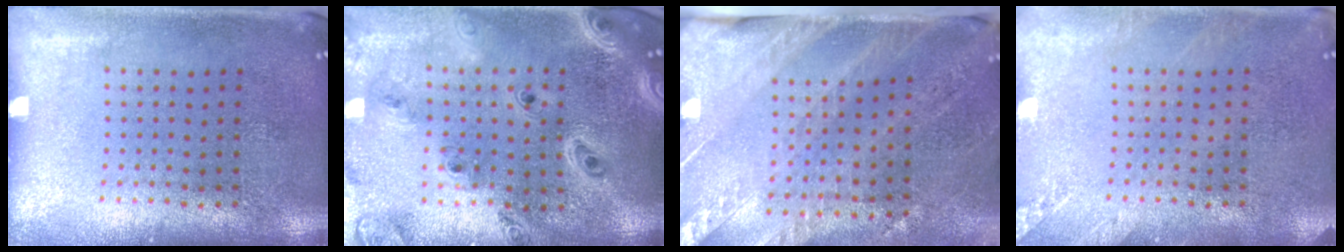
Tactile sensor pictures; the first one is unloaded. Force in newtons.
{"total": 2.3, "press": 2.1, "slide": 1.0}
{"total": 3.4, "press": 2.9, "slide": 1.8}
{"total": 1.9, "press": 1.8, "slide": 0.2}